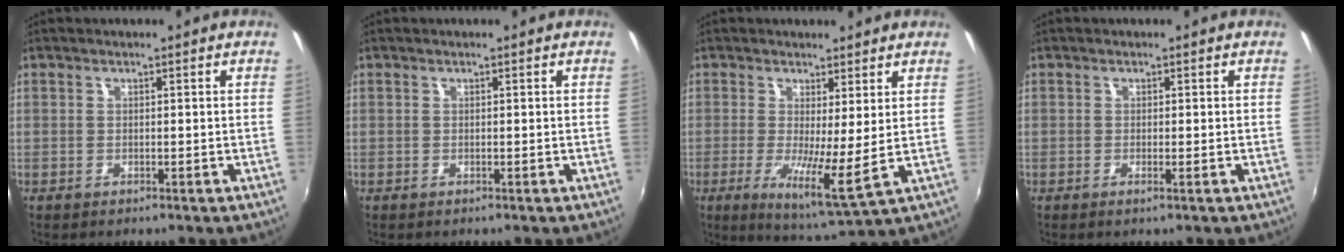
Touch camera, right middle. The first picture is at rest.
{"total": 0.0}
{"total": 7.8, "force": [0.3, 0.5, 7.8], "torque": [-0.145, -0.024, 0.003]}
{"total": 0.8, "force": [-0.2, -0.4, 0.6], "torque": [-0.010, -0.002, -0.004]}